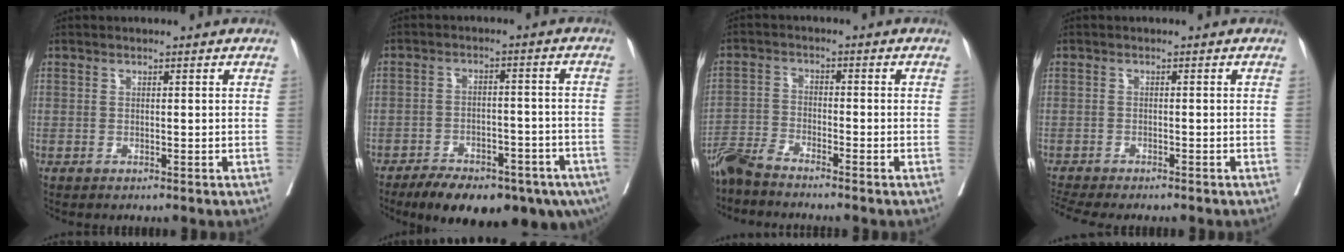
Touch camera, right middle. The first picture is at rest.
{"total": 18.9, "force": [-13.0, 7.2, 11.7], "torque": [-0.150, 0.005, -0.176]}
{"total": 4.7, "force": [-4.4, -0.2, 1.6], "torque": [-0.032, -0.016, -0.092]}
{"total": 7.3, "force": [-6.6, 0.8, 3.1], "torque": [-0.045, -0.003, -0.102]}